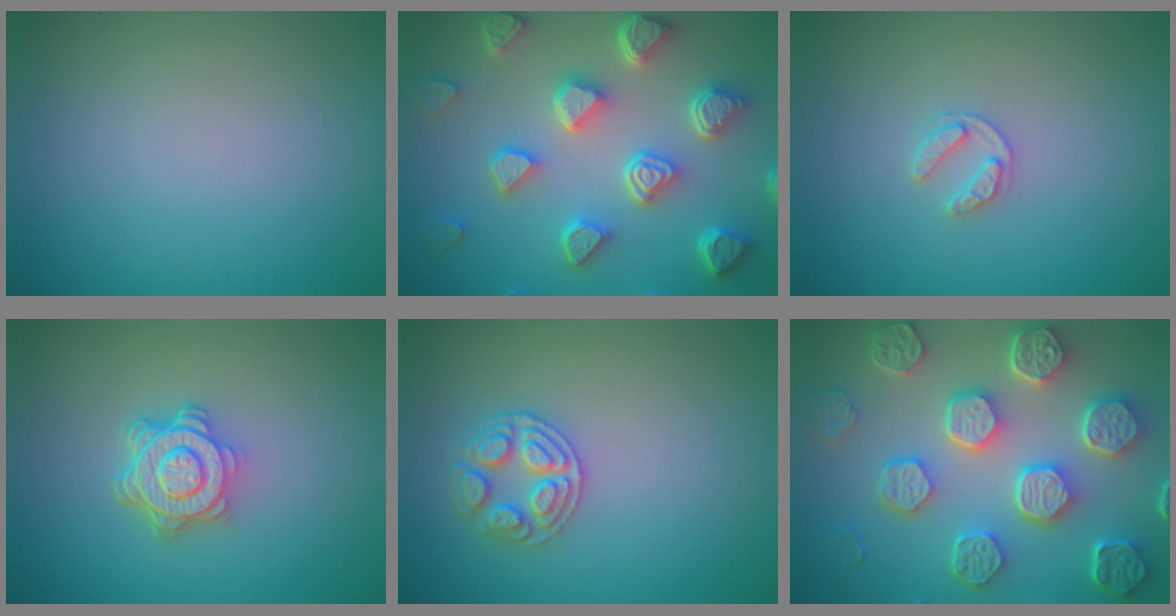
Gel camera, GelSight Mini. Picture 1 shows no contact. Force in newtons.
{"total": 7.2, "press": 5.8, "slide": 4.4}
{"total": 1.6, "press": 1.6, "slide": 0.3}
{"total": 4.6, "press": 3.6, "slide": 2.9}
{"total": 2.6, "press": 2.6, "slide": 0.2}
{"total": 8.8, "press": 6.7, "slide": 5.6}